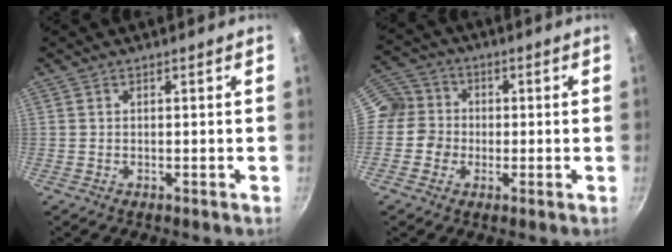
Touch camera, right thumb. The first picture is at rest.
{"total": 9.0, "force": [-0.8, 8.7, 2.2], "torque": [-0.023, 0.023, -0.022]}